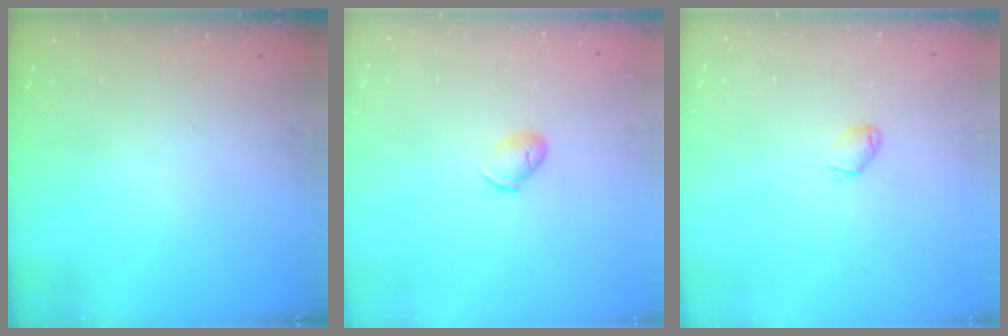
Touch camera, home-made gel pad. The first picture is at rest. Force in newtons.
{"total": 5.8, "press": 5.8, "slide": 1.0}
{"total": 2.0, "press": 2.0, "slide": 0.4}